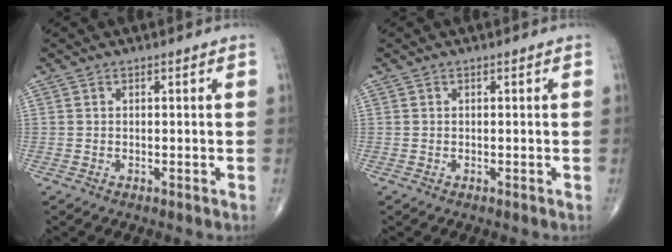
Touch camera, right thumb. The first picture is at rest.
{"total": 0.0}